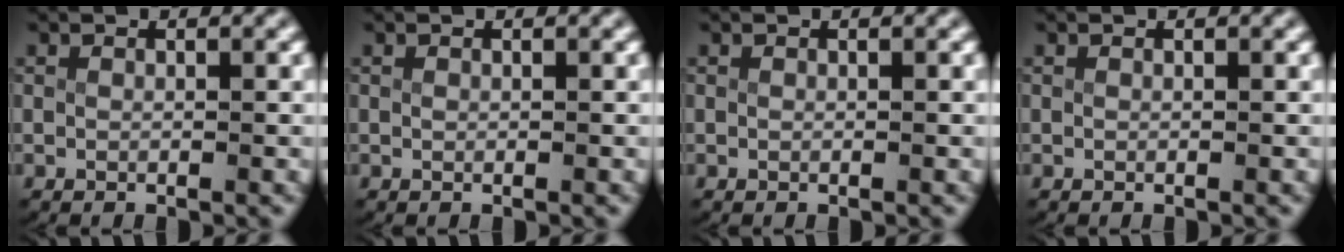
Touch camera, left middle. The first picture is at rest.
{"total": 0.0}
{"total": 0.0}
{"total": 0.0}